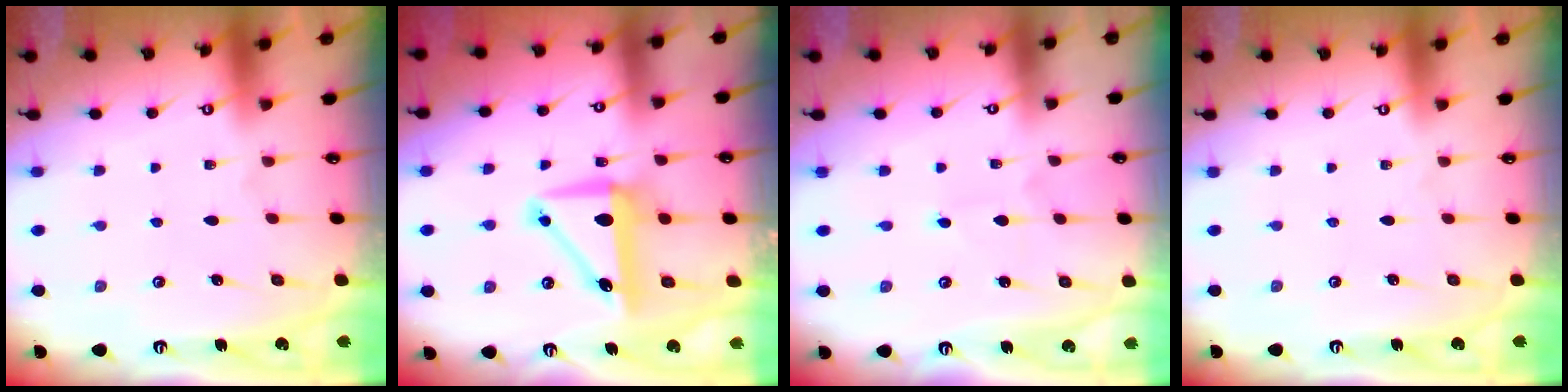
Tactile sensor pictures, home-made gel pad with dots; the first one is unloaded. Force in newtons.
{"total": 8.8, "press": 8.6, "slide": 1.7}
{"total": 2.6, "press": 2.6, "slide": 0.2}
{"total": 0.0}